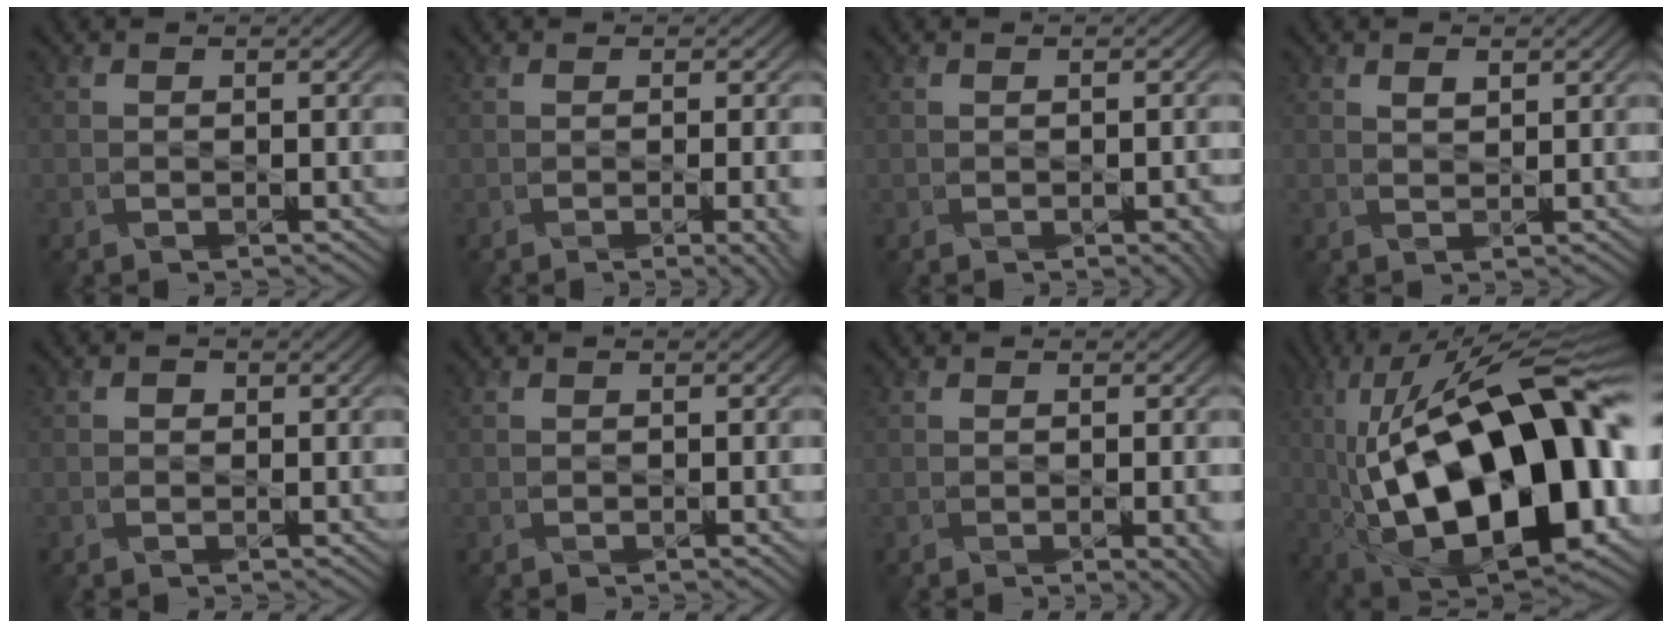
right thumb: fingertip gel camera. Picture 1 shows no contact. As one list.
[{"total": 5.5, "force": [-1.4, 2.1, 4.9], "torque": [-0.044, -0.009, -0.003]}, {"total": 2.6, "force": [-0.9, 1.0, 2.2], "torque": [-0.021, -0.005, 0.000]}, {"total": 1.0, "force": [0.9, 0.3, 0.3], "torque": [-0.004, 0.000, 0.021]}, {"total": 0.6, "force": [0.0, 0.6, 0.1], "torque": [-0.003, -0.005, -0.001]}, {"total": 1.6, "force": [-0.1, 0.5, 1.5], "torque": [-0.019, 0.001, 0.001]}, {"total": 4.0, "force": [-1.0, 1.5, 3.6], "torque": [-0.036, -0.010, 0.002]}, {"total": 21.8, "force": [-0.4, 9.9, 19.4], "torque": [-0.324, 0.017, -0.017]}]